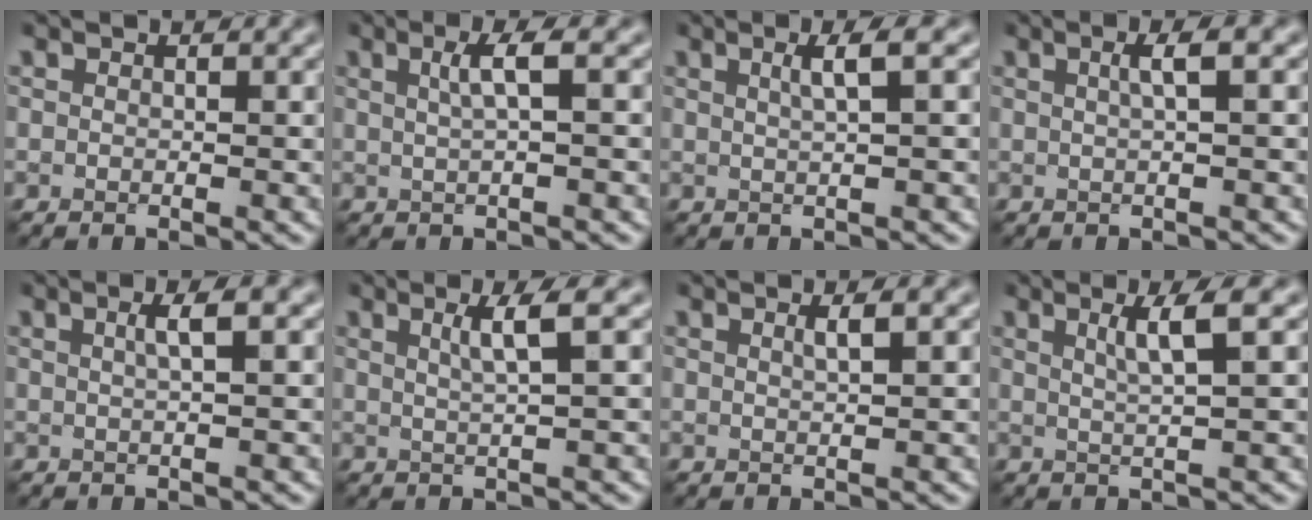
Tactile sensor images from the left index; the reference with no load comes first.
{"total": 2.6, "force": [0.7, 0.5, 2.4], "torque": [-0.039, 0.008, 0.008]}
{"total": 2.4, "force": [0.8, 0.5, 2.2], "torque": [-0.031, 0.008, 0.009]}
{"total": 2.3, "force": [0.6, 0.4, 2.2], "torque": [-0.034, 0.009, 0.006]}
{"total": 2.2, "force": [0.6, 0.4, 2.1], "torque": [-0.032, 0.008, 0.006]}
{"total": 2.9, "force": [1.0, 0.4, 2.7], "torque": [-0.038, 0.006, 0.014]}
{"total": 1.5, "force": [0.6, 0.3, 1.3], "torque": [-0.016, 0.006, 0.005]}
{"total": 3.2, "force": [1.2, 0.4, 2.9], "torque": [-0.041, 0.005, 0.018]}